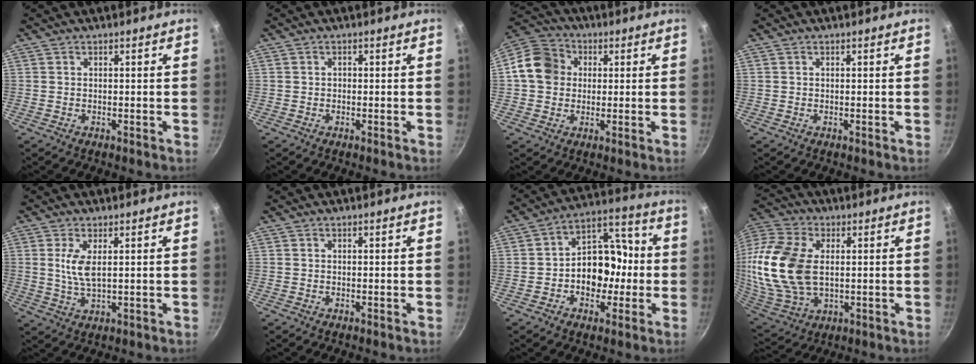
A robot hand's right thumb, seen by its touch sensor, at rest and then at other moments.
{"total": 0.8, "force": [-0.2, 0.7, 0.3], "torque": [-0.003, 0.002, -0.004]}
{"total": 10.7, "force": [1.2, 9.4, 5.0], "torque": [-0.061, 0.020, 0.002]}
{"total": 0.0}
{"total": 5.3, "force": [1.2, 2.1, 4.7], "torque": [-0.095, -0.007, 0.026]}
{"total": 0.0}
{"total": 13.3, "force": [-2.0, 10.0, 8.6], "torque": [-0.065, 0.049, -0.041]}
{"total": 23.6, "force": [2.2, 15.4, 17.8], "torque": [-0.386, 0.003, 0.044]}